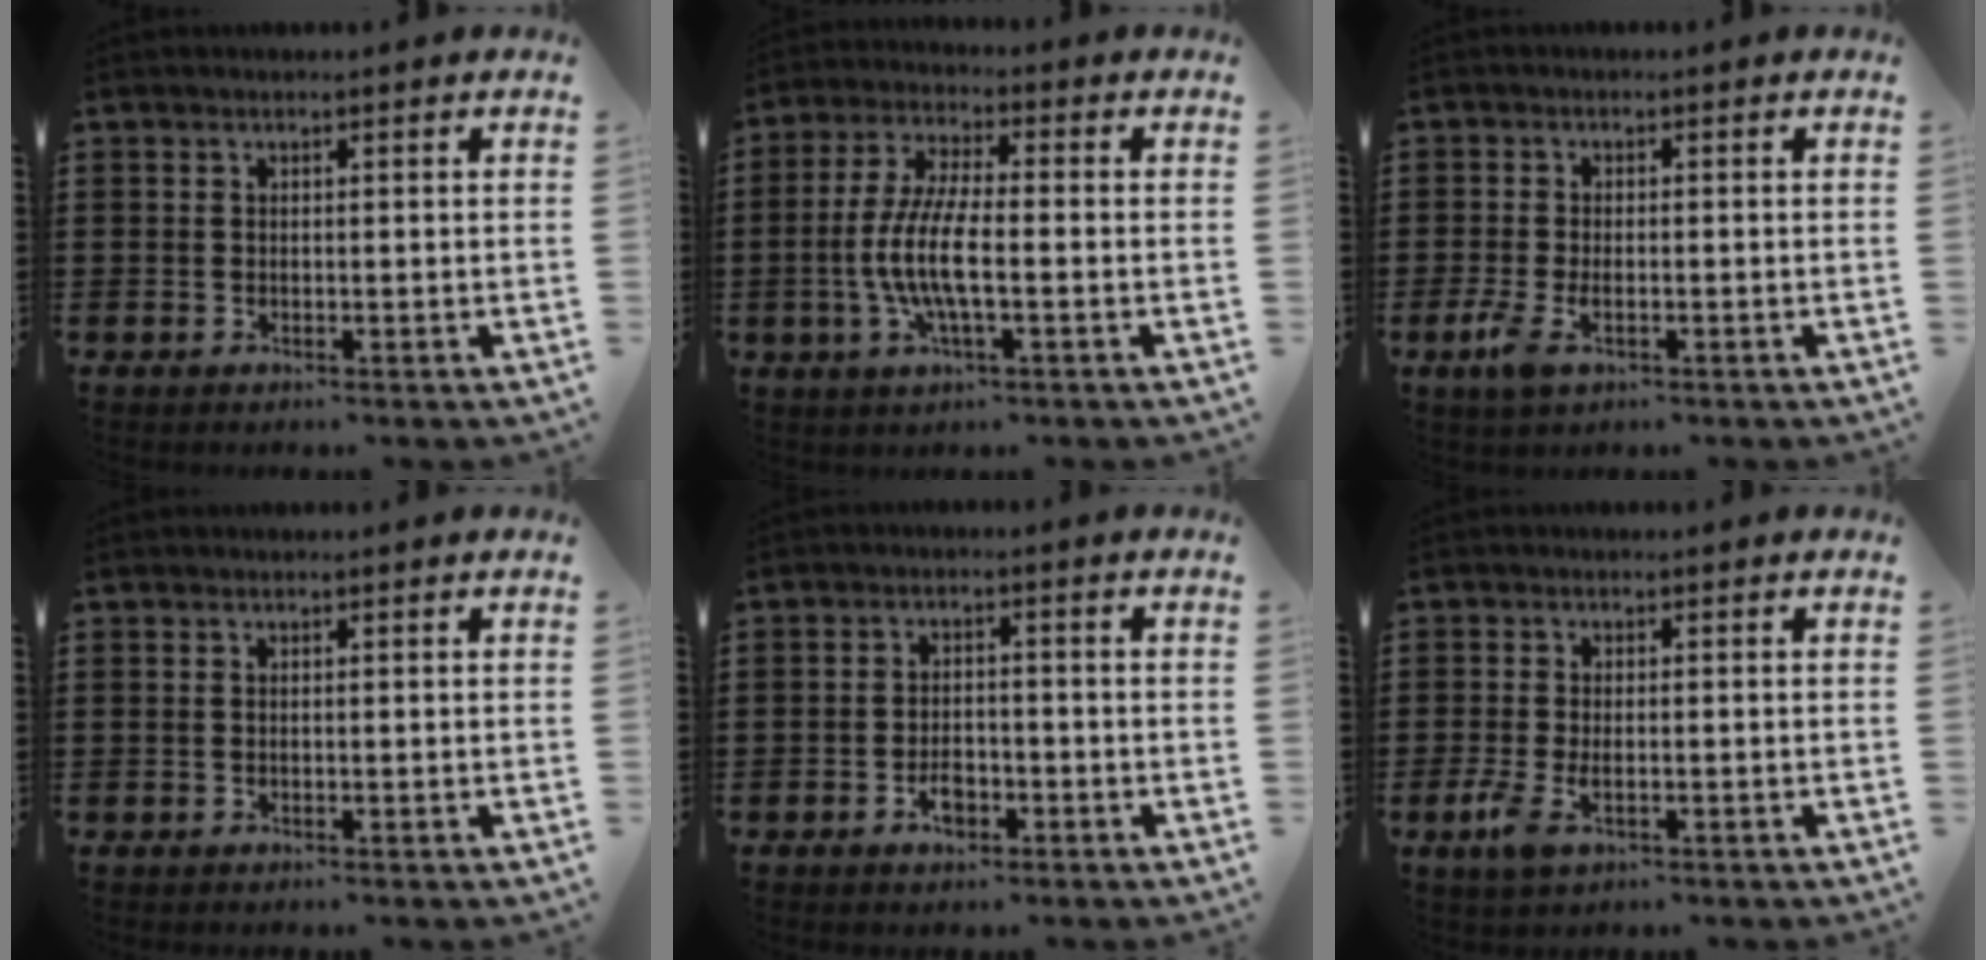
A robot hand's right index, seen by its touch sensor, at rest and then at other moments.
{"total": 8.3, "force": [-2.1, 2.3, 7.7], "torque": [-0.179, -0.014, -0.048]}
{"total": 3.0, "force": [-1.4, 1.3, 2.4], "torque": [-0.062, -0.007, -0.030]}
{"total": 0.0}
{"total": 3.3, "force": [-1.7, 1.8, 2.2], "torque": [-0.039, 0.003, -0.032]}
{"total": 3.0, "force": [-1.2, 1.3, 2.4], "torque": [-0.055, -0.006, -0.024]}